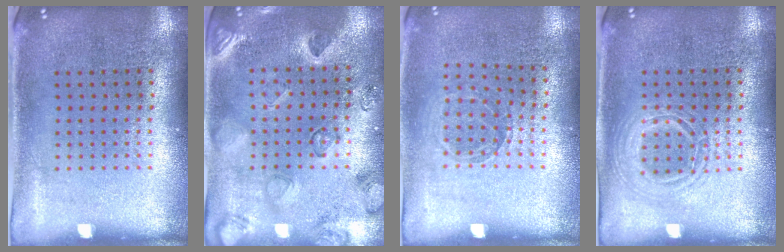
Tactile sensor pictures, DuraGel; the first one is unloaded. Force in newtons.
{"total": 2.3, "press": 2.0, "slide": 1.1}
{"total": 0.8, "press": 0.8, "slide": 0.1}
{"total": 1.1, "press": 1.1, "slide": 0.1}